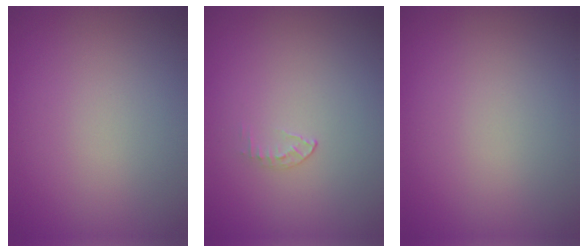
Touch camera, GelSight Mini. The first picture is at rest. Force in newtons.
{"total": 0.6, "press": 0.4, "slide": 0.4}
{"total": 0.0}